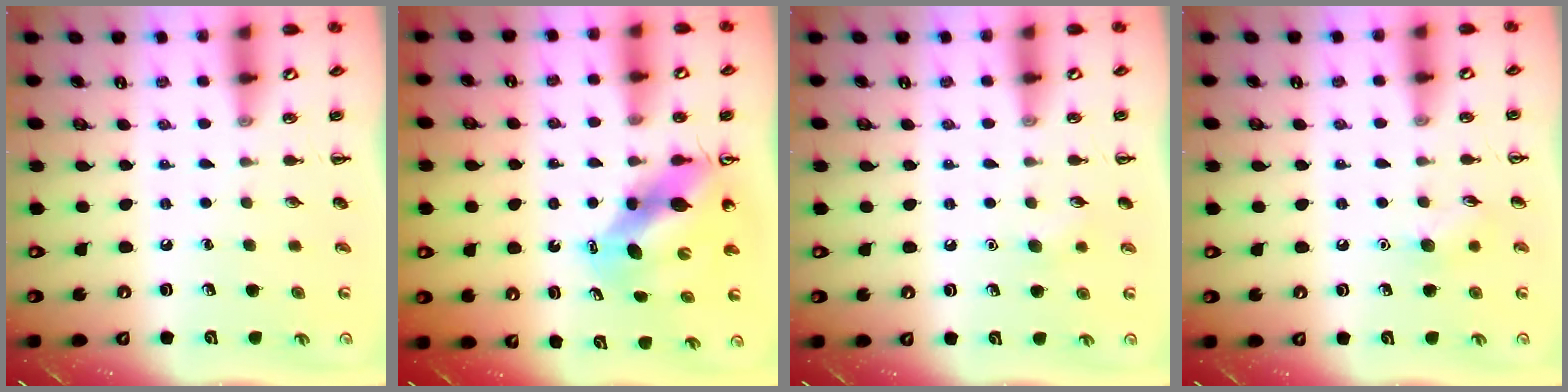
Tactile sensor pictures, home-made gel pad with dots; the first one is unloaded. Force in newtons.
{"total": 9.6, "press": 9.1, "slide": 2.8}
{"total": 4.3, "press": 4.2, "slide": 1.0}
{"total": 5.8, "press": 5.8, "slide": 0.8}